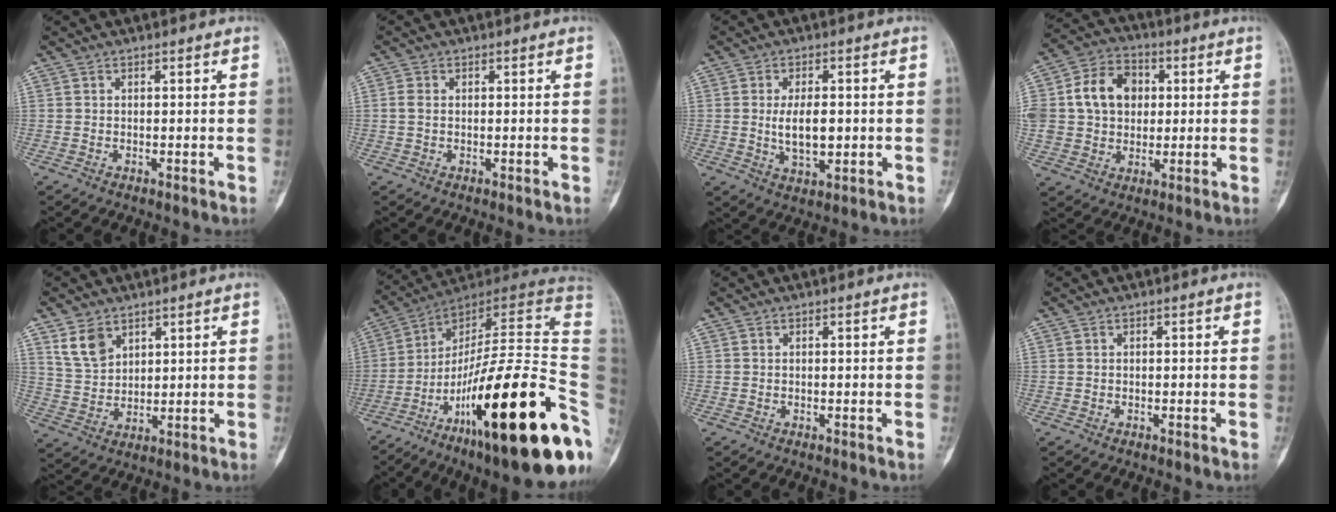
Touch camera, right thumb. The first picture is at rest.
{"total": 1.7, "force": [0.1, 1.2, 1.2], "torque": [-0.024, 0.001, -0.002]}
{"total": 6.9, "force": [-0.1, 3.6, 5.9], "torque": [-0.093, -0.009, 0.003]}
{"total": 14.4, "force": [2.3, 11.5, 8.4], "torque": [-0.134, 0.017, 0.039]}
{"total": 6.8, "force": [4.1, 4.4, 3.2], "torque": [-0.047, -0.019, 0.092]}
{"total": 33.6, "force": [-10.9, 7.0, 31.0], "torque": [-0.399, 0.075, -0.173]}
{"total": 0.0}
{"total": 0.0}